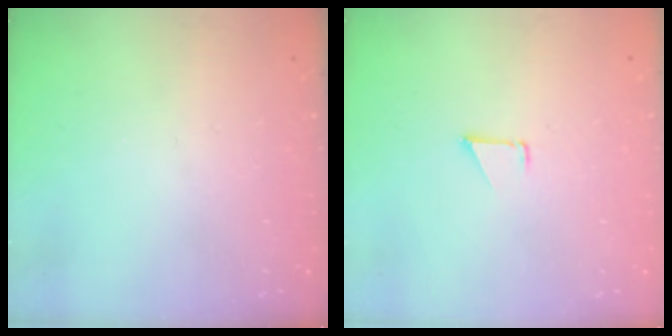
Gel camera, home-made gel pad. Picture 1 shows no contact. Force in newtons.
{"total": 0.7, "press": 0.7, "slide": 0.1}